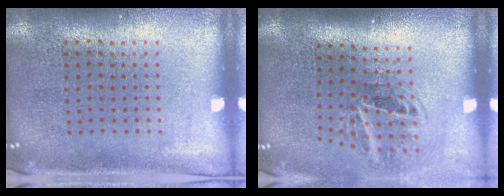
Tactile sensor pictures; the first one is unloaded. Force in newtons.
{"total": 2.0, "press": 1.3, "slide": 1.6}